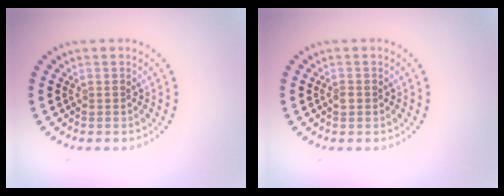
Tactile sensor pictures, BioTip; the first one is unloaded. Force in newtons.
{"total": 0.7, "press": 0.6, "slide": 0.4}